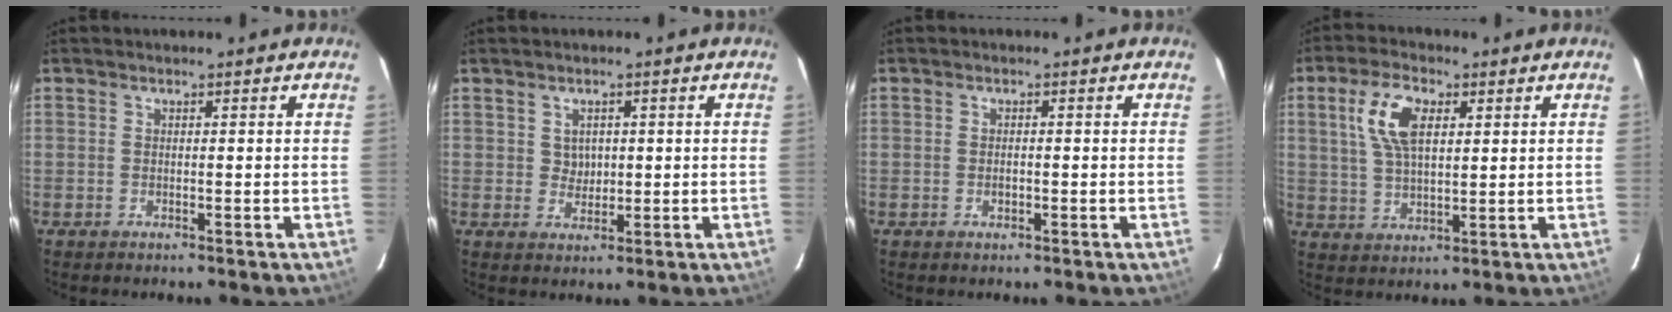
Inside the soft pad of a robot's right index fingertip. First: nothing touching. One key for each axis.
{"total": 2.7, "fx": 0.7, "fy": 2.5, "fz": 0.7, "tx": -0.008, "ty": 0.006, "tz": 0.014}
{"total": 1.1, "fx": -0.4, "fy": 0.8, "fz": 0.7, "tx": -0.012, "ty": 0.002, "tz": -0.006}
{"total": 9.0, "fx": 3.1, "fy": 4.5, "fz": 7.2, "tx": -0.144, "ty": 0.014, "tz": 0.062}